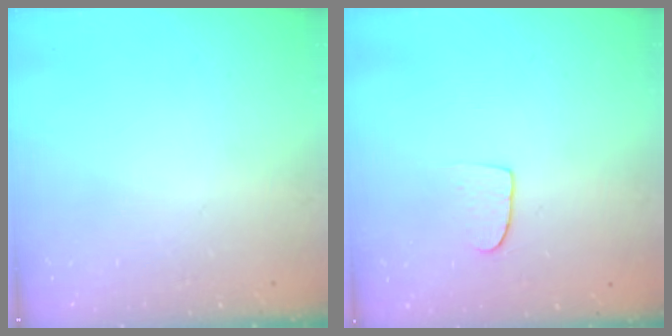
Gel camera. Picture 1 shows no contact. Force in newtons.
{"total": 6.4, "press": 6.3, "slide": 0.4}